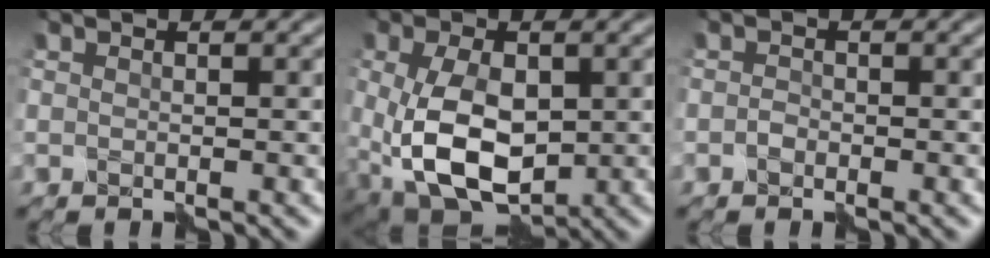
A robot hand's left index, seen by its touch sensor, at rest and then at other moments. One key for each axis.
{"total": 9.7, "fx": -1.4, "fy": 5.7, "fz": 7.8, "tx": -0.162, "ty": -0.018, "tz": -0.018}
{"total": 0.9, "fx": -0.7, "fy": 0.4, "fz": 0.2, "tx": 0.000, "ty": 0.000, "tz": -0.020}